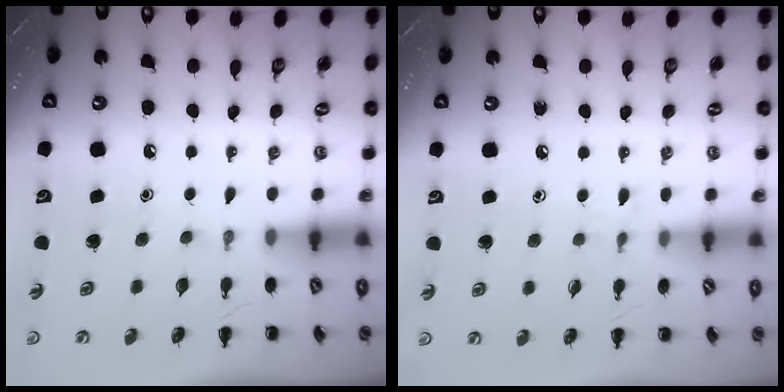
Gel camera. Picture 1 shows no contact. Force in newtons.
{"total": 4.3, "press": 4.0, "slide": 1.5}